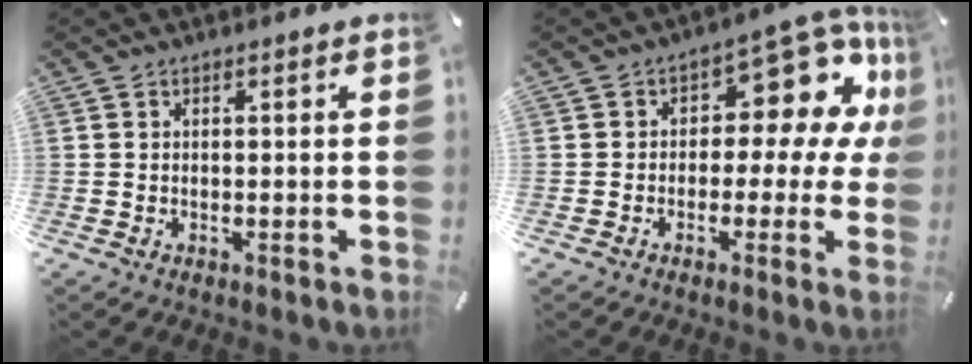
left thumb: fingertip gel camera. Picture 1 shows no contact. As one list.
[{"total": 12.3, "force": [5.0, 7.2, 8.5], "torque": [-0.100, -0.043, 0.083]}]